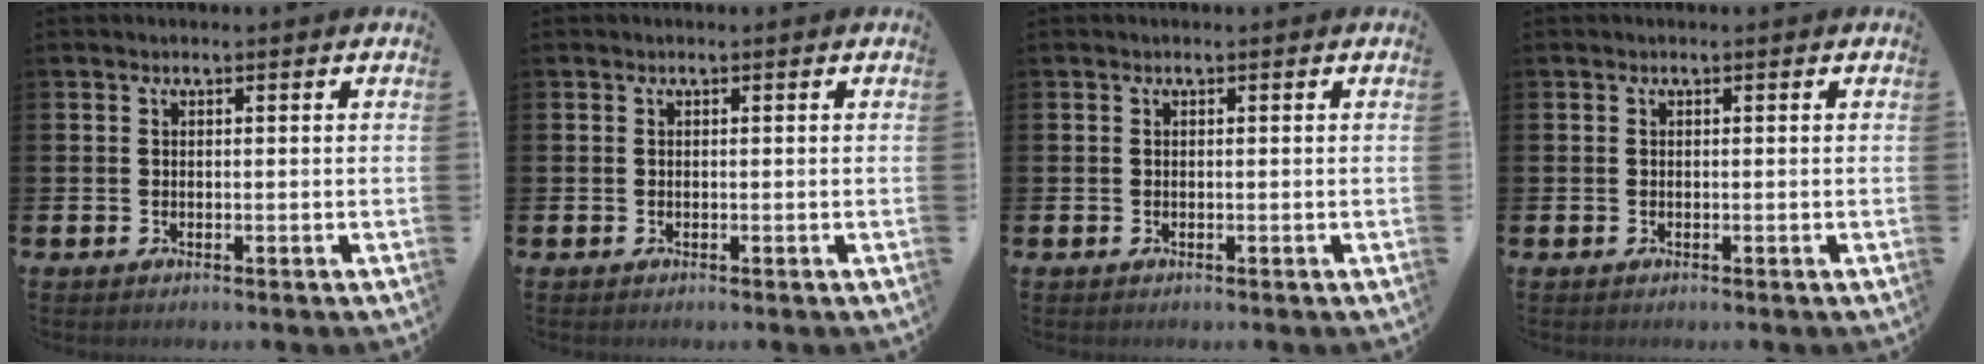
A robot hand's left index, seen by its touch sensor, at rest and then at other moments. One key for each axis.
{"total": 0.0}
{"total": 0.0}
{"total": 0.0}